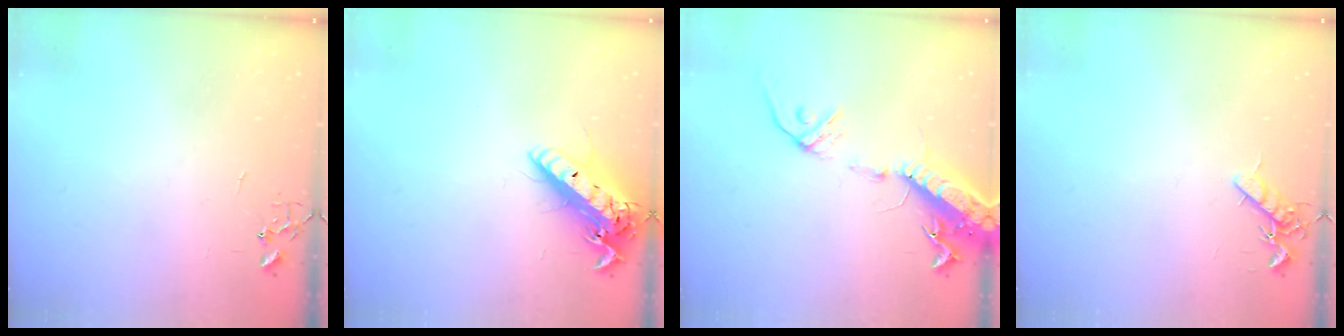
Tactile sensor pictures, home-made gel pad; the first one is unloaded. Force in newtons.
{"total": 17.4, "press": 16.9, "slide": 4.1}
{"total": 16.2, "press": 15.8, "slide": 3.4}
{"total": 7.7, "press": 7.7, "slide": 1.1}